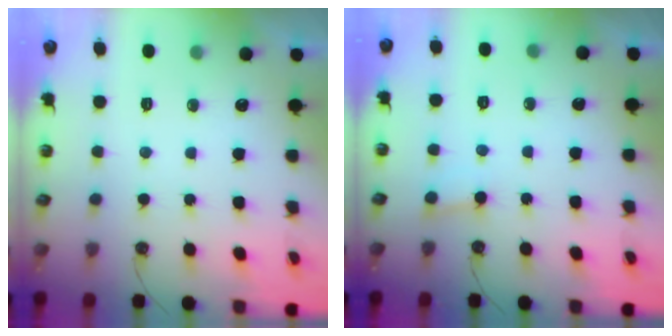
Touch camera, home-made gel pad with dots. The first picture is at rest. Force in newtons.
{"total": 2.6, "press": 2.6, "slide": 0.1}